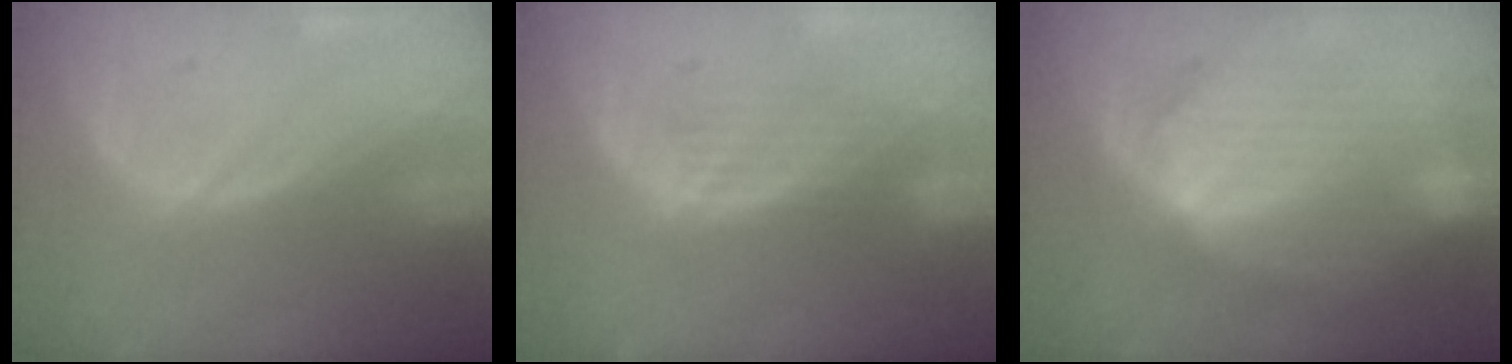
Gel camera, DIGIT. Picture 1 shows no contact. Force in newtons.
{"total": 4.4, "press": 3.7, "slide": 2.3}
{"total": 9.4, "press": 9.4, "slide": 0.5}